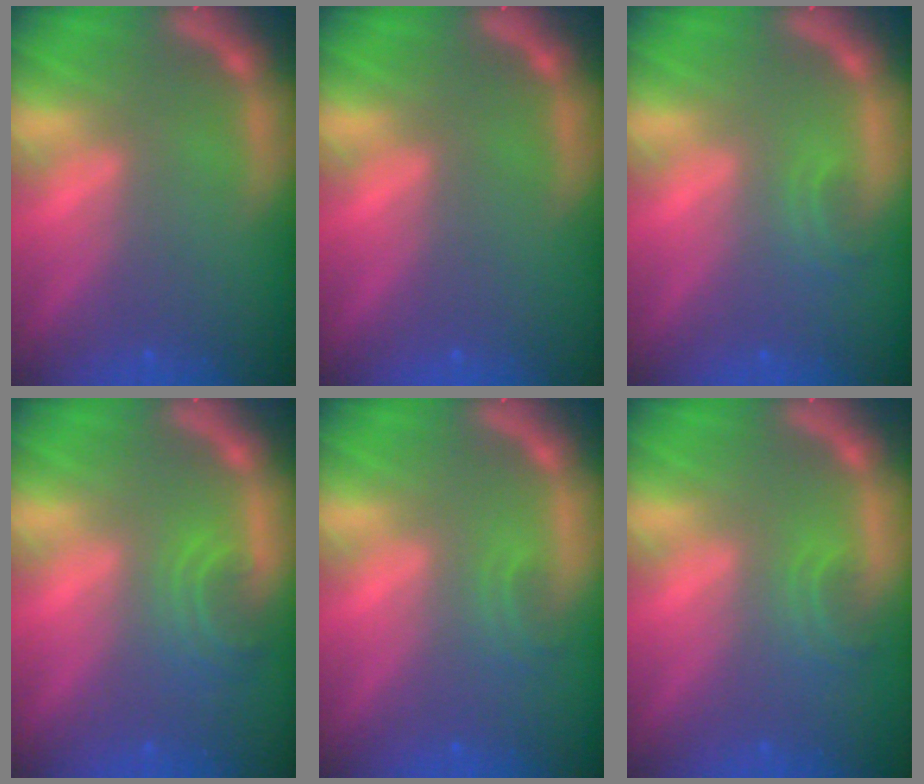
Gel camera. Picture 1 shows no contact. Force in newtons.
{"total": 0.0}
{"total": 1.4}
{"total": 2.9}
{"total": 1.4}
{"total": 1.9}